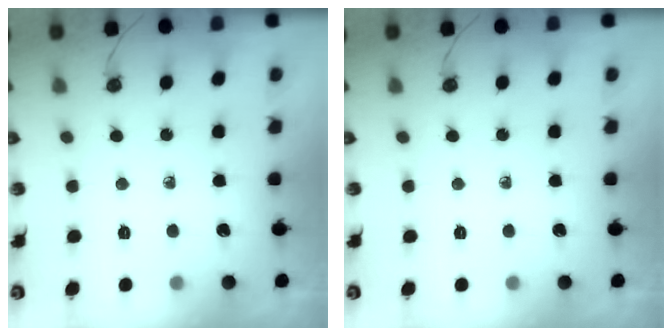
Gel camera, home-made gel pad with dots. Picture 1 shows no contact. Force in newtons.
{"total": 0.0}